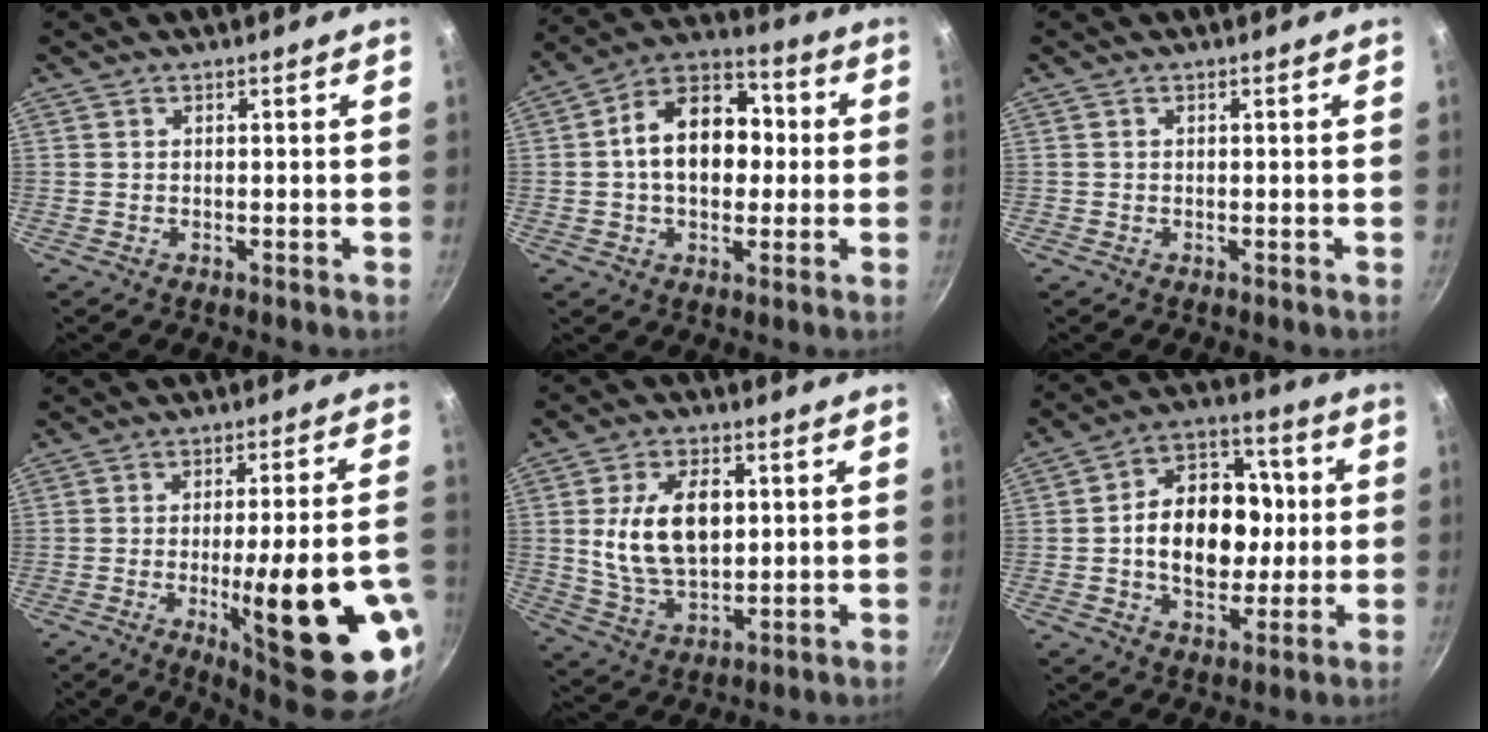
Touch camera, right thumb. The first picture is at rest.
{"total": 15.8, "force": [0.7, 11.0, 11.3], "torque": [-0.136, 0.033, -0.007]}
{"total": 0.0}
{"total": 23.9, "force": [-7.2, 5.3, 22.1], "torque": [-0.278, 0.013, -0.088]}
{"total": 14.2, "force": [2.0, 8.6, 11.1], "torque": [-0.173, -0.006, 0.040]}
{"total": 17.8, "force": [-0.3, 12.9, 12.2], "torque": [-0.143, 0.031, -0.012]}